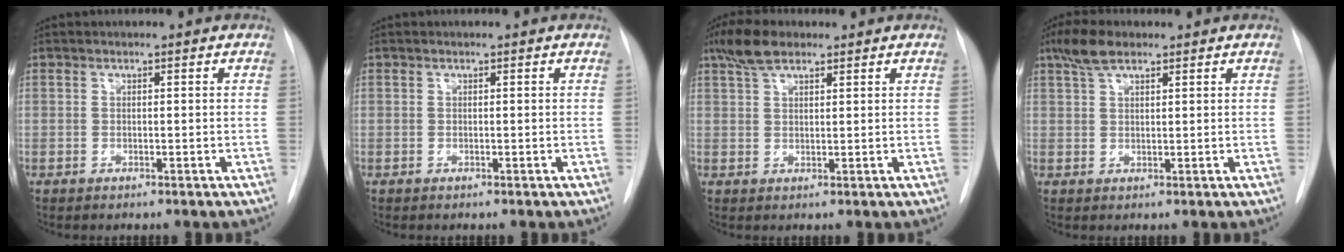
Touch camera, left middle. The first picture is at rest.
{"total": 0.0}
{"total": 5.0, "force": [3.5, 1.9, 3.0], "torque": [-0.067, 0.016, 0.068]}
{"total": 4.4, "force": [3.0, 1.6, 2.7], "torque": [-0.062, 0.014, 0.060]}